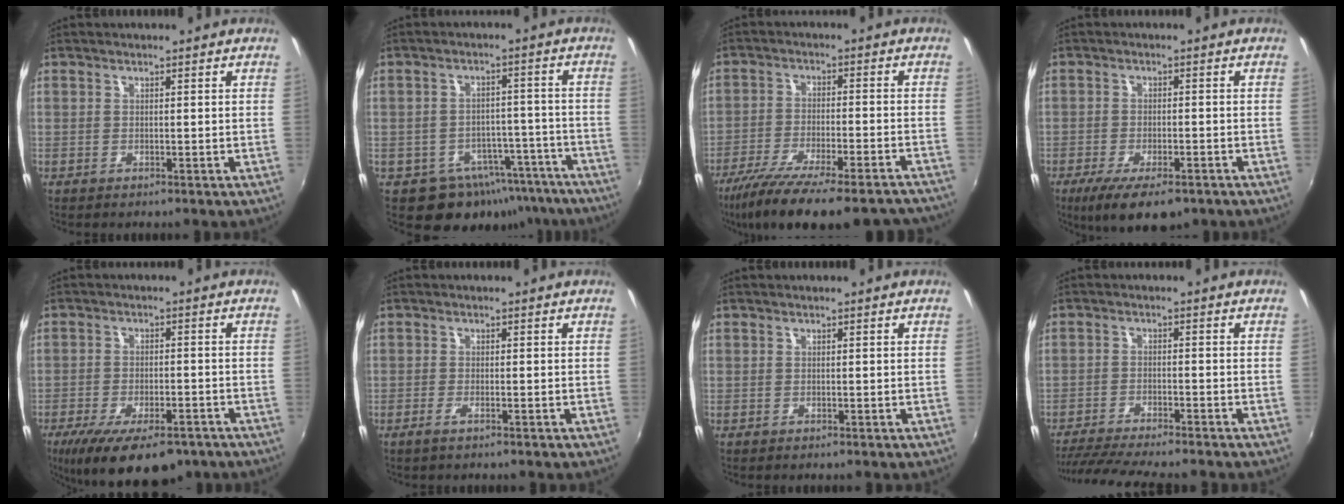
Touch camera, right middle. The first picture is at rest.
{"total": 13.4, "force": [-9.2, 8.9, 4.0], "torque": [-0.073, 0.028, -0.091]}
{"total": 23.8, "force": [-20.1, 4.8, 11.7], "torque": [-0.213, -0.049, -0.292]}
{"total": 10.4, "force": [-6.9, 3.6, 6.9], "torque": [-0.145, -0.036, -0.111]}
{"total": 16.1, "force": [-10.9, 6.4, 10.0], "torque": [-0.196, -0.039, -0.161]}
{"total": 1.5, "force": [-1.1, 0.2, 1.1], "torque": [-0.026, -0.003, -0.021]}
{"total": 0.0}
{"total": 10.9, "force": [-9.7, 0.5, 4.8], "torque": [-0.115, -0.020, -0.159]}